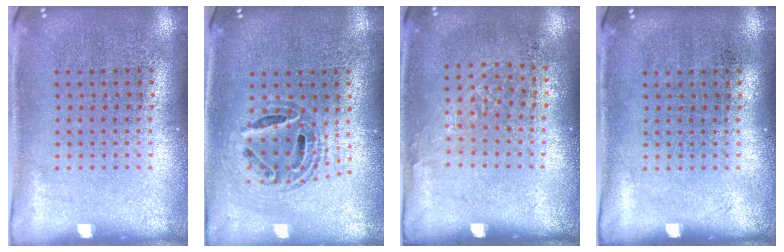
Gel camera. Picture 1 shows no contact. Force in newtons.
{"total": 0.9, "press": 0.9, "slide": 0.1}
{"total": 0.9, "press": 0.7, "slide": 0.5}
{"total": 0.0}